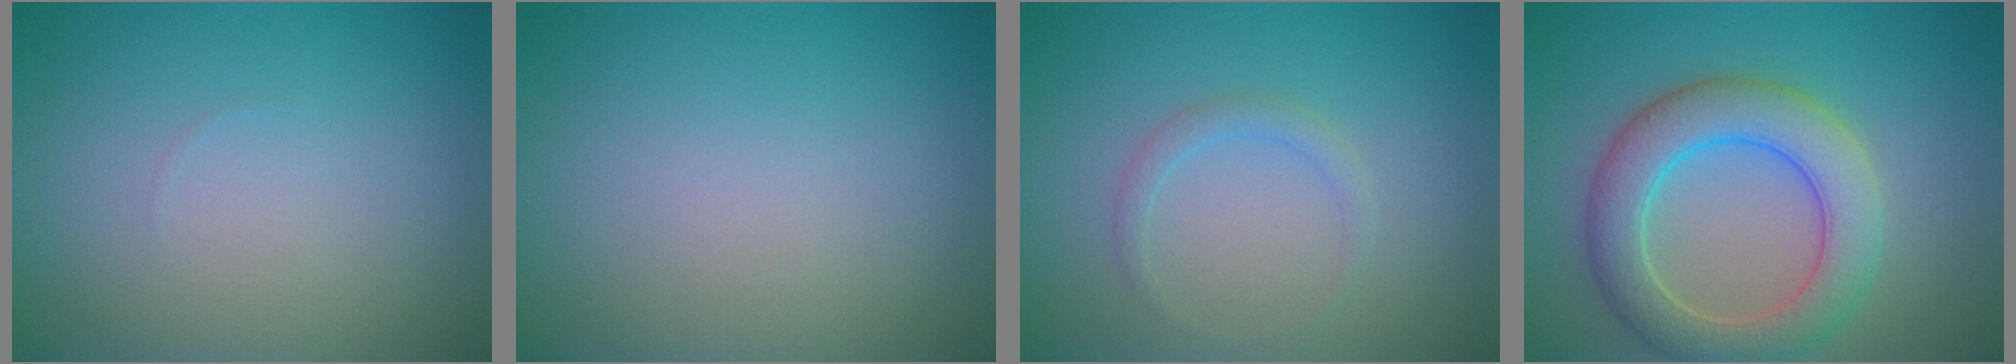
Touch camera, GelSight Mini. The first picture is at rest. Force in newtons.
{"total": 0.0}
{"total": 1.2, "press": 1.2, "slide": 0.0}
{"total": 6.3, "press": 6.3, "slide": 0.5}